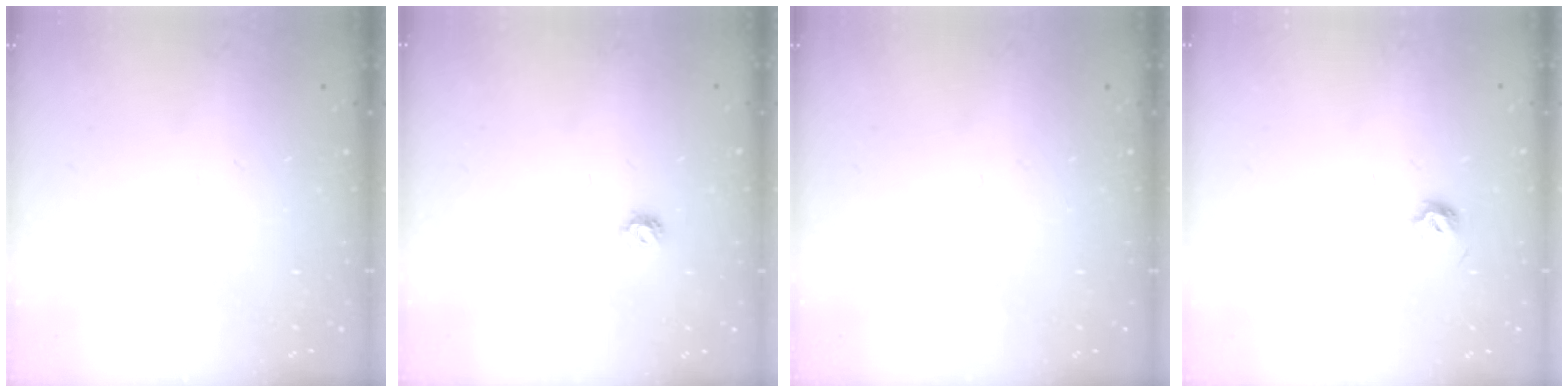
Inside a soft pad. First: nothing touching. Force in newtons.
{"total": 4.9, "press": 4.9, "slide": 0.8}
{"total": 0.0}
{"total": 4.5, "press": 4.3, "slide": 1.0}